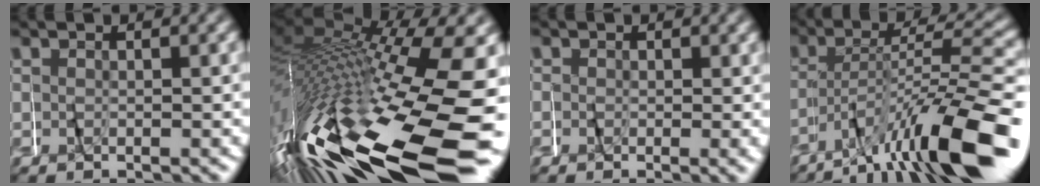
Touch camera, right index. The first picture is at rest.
{"total": 24.1, "force": [-4.6, 12.2, 20.2], "torque": [-0.365, -0.055, -0.029]}
{"total": 0.9, "force": [0.3, 0.8, 0.4], "torque": [0.004, -0.004, 0.002]}
{"total": 9.3, "force": [-5.7, 1.6, 7.2], "torque": [-0.108, 0.005, -0.086]}